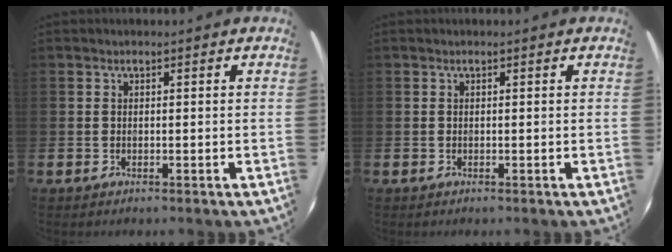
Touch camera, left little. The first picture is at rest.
{"total": 0.0}